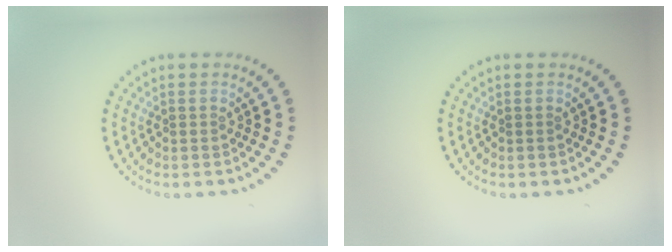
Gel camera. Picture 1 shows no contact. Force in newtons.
{"total": 0.0}